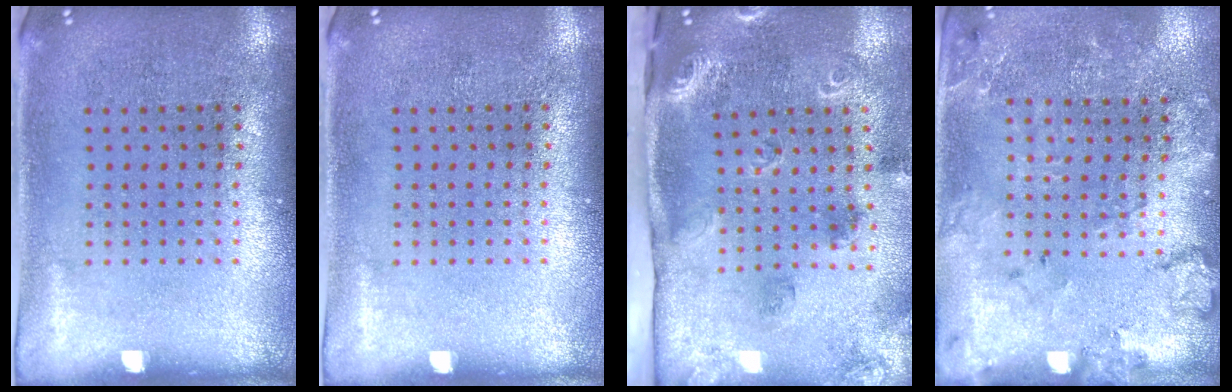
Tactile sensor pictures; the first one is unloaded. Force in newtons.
{"total": 0.0}
{"total": 2.1, "press": 1.8, "slide": 1.1}
{"total": 1.8, "press": 1.7, "slide": 0.5}